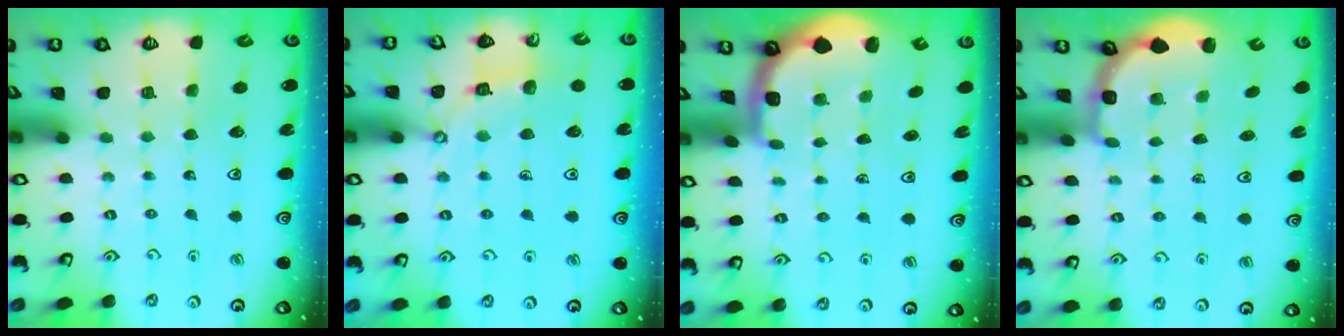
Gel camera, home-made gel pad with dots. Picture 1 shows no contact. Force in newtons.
{"total": 4.9, "press": 4.9, "slide": 0.4}
{"total": 1.5, "press": 1.5, "slide": 0.2}
{"total": 2.7, "press": 2.4, "slide": 1.4}